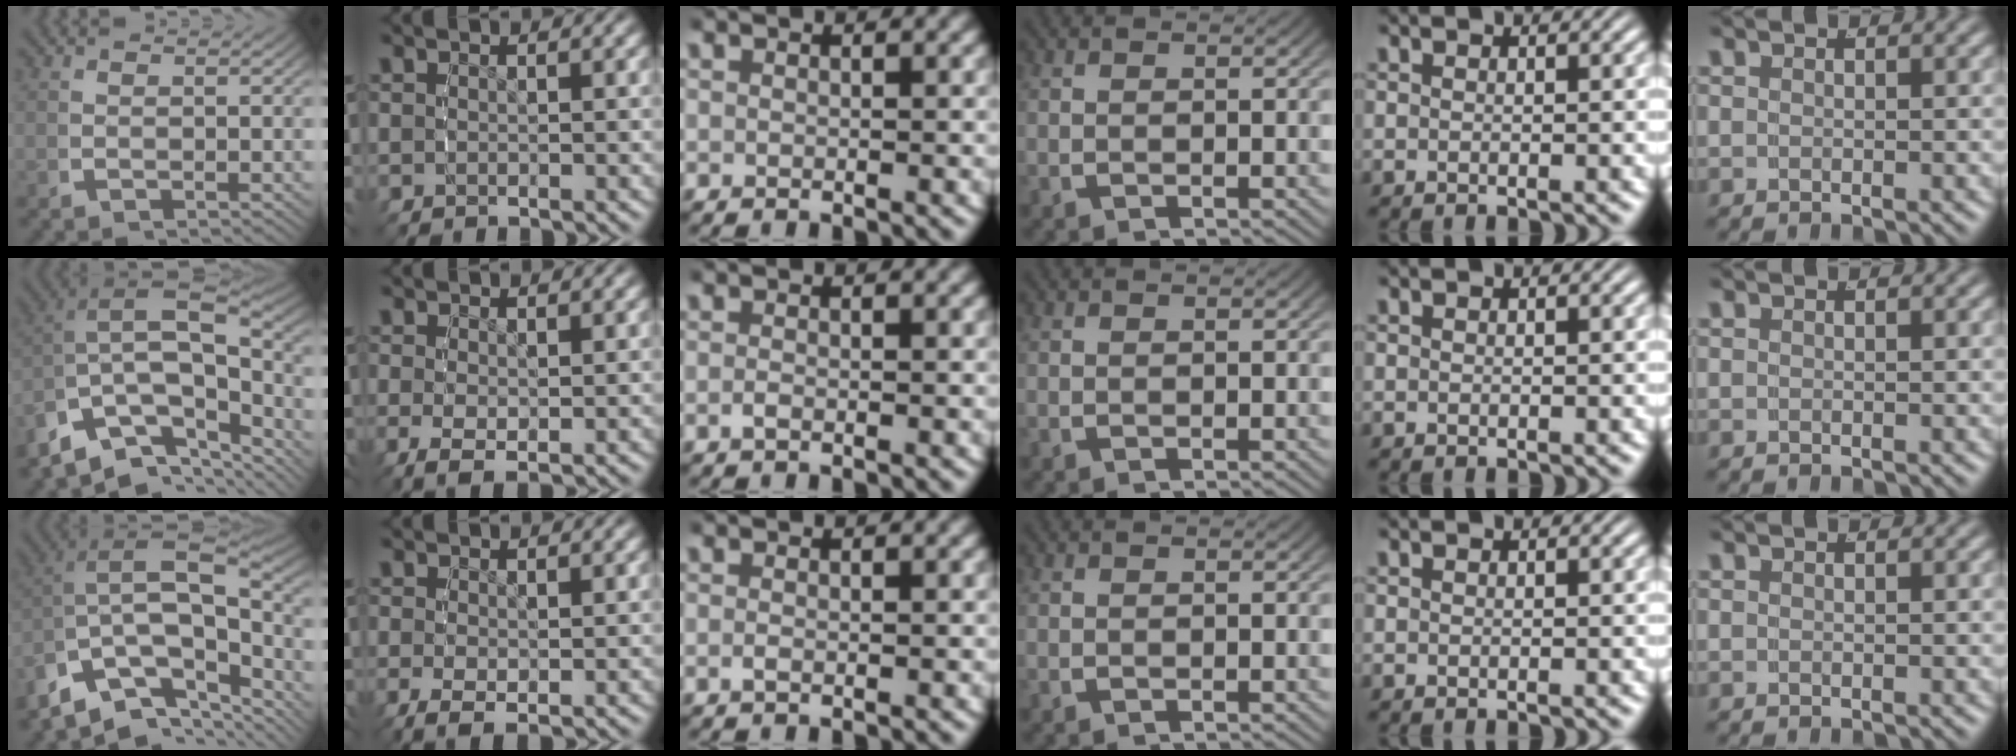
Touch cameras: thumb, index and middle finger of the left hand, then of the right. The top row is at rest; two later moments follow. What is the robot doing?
{"motion": "grasp_and_lifting", "object": "backpack"}